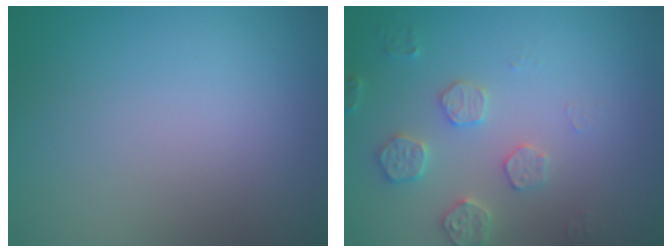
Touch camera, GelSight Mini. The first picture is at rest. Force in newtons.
{"total": 2.7, "press": 2.7, "slide": 0.5}